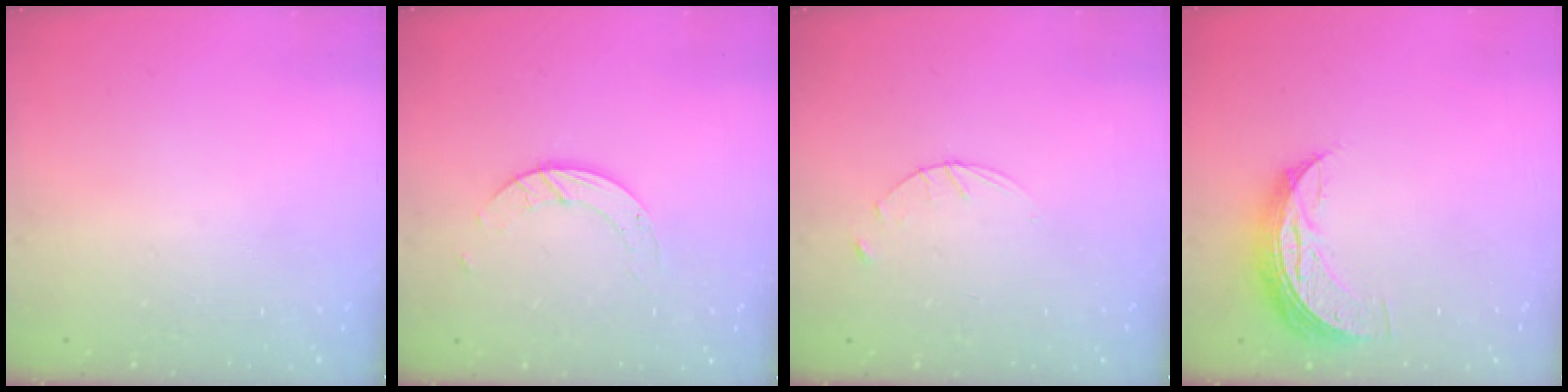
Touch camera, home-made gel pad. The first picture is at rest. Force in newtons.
{"total": 3.6, "press": 3.6, "slide": 0.2}
{"total": 3.6, "press": 3.5, "slide": 0.4}
{"total": 7.6, "press": 7.6, "slide": 0.7}